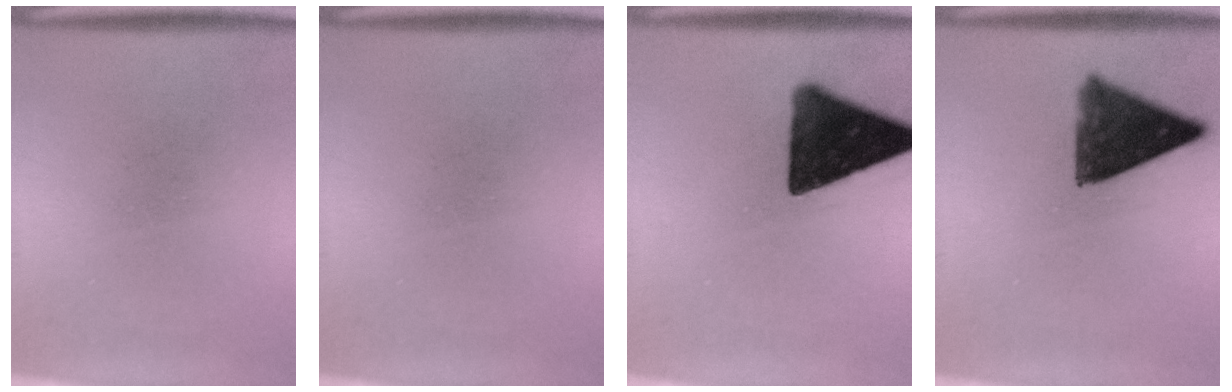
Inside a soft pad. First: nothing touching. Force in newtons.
{"total": 0.0}
{"total": 14.8}
{"total": 10.9}